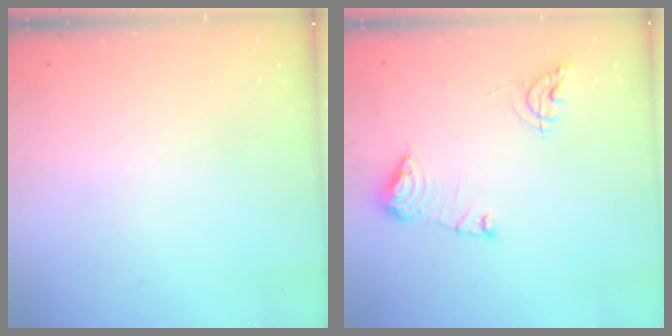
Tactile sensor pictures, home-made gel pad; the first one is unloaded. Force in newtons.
{"total": 11.5, "press": 11.4, "slide": 1.0}